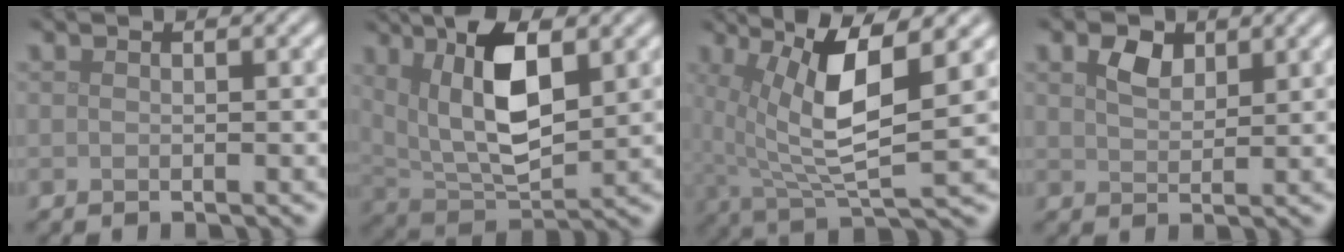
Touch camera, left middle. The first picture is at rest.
{"total": 8.3, "force": [2.6, 3.3, 7.1], "torque": [-0.140, -0.001, 0.049]}
{"total": 7.8, "force": [2.1, 2.1, 7.2], "torque": [-0.137, -0.002, 0.039]}
{"total": 2.1, "force": [1.3, 1.3, 1.1], "torque": [-0.024, 0.003, 0.027]}